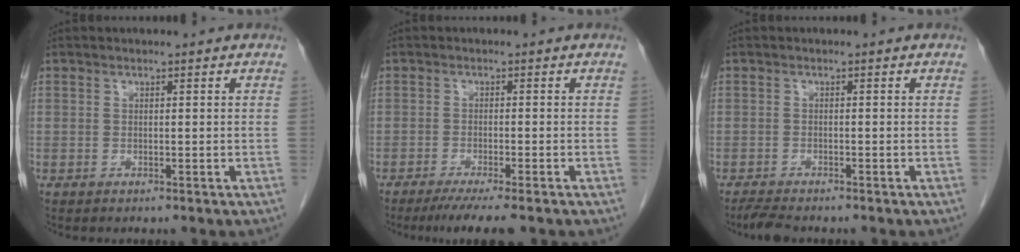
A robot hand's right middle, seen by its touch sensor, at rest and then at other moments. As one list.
[{"total": 6.0, "force": [-4.7, 0.0, 3.8], "torque": [-0.050, -0.012, -0.071]}, {"total": 2.9, "force": [-2.5, 0.4, 1.4], "torque": [-0.030, -0.008, -0.041]}]